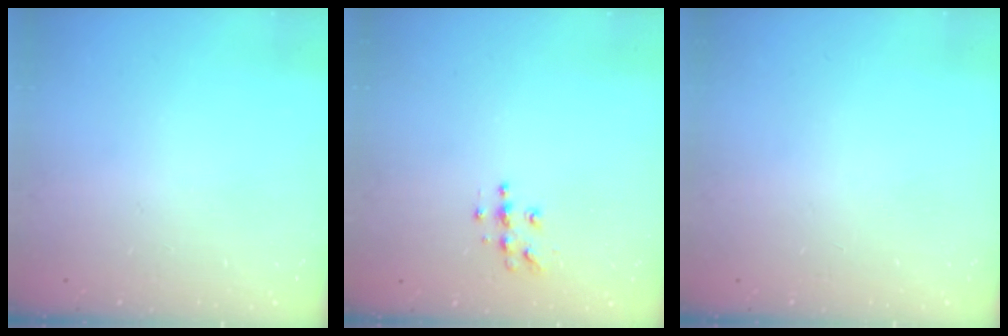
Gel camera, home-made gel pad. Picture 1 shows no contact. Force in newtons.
{"total": 5.4, "press": 5.4, "slide": 0.4}
{"total": 0.0}